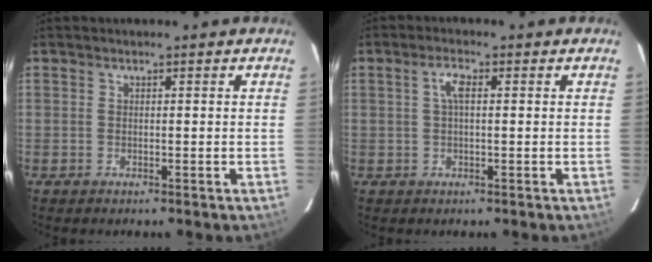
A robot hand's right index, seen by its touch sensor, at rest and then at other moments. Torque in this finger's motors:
{"motor_torque": [0.47, 0.01, 0.32, 0.07]}